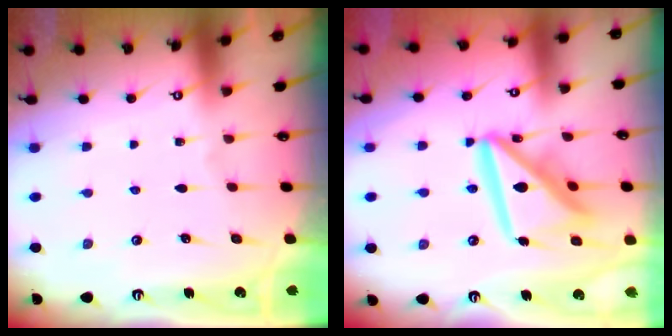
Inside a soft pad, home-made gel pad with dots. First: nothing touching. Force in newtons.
{"total": 17.8, "press": 17.7, "slide": 2.1}